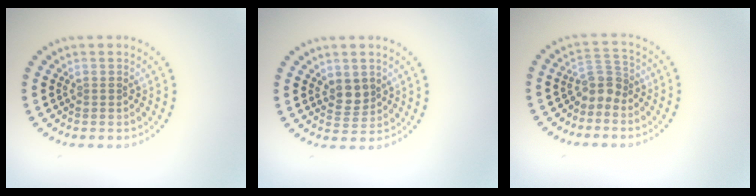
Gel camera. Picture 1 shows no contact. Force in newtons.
{"total": 2.0, "press": 1.8, "slide": 0.8}
{"total": 2.5, "press": 1.9, "slide": 1.6}